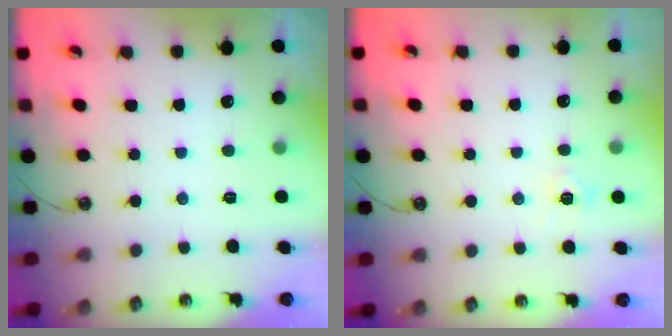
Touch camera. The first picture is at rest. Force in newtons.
{"total": 6.1, "press": 6.1, "slide": 0.5}